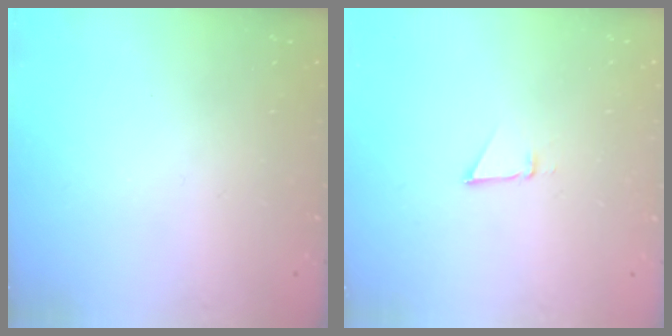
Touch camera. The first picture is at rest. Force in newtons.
{"total": 2.6, "press": 2.5, "slide": 0.8}